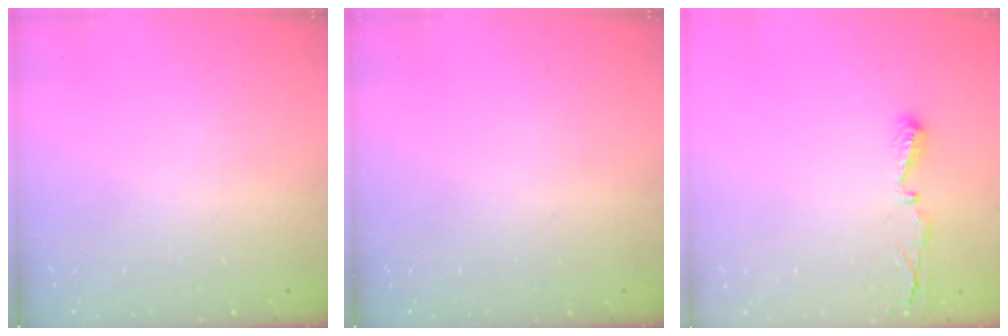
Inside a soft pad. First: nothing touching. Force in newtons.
{"total": 0.0}
{"total": 4.0, "press": 4.0, "slide": 0.4}